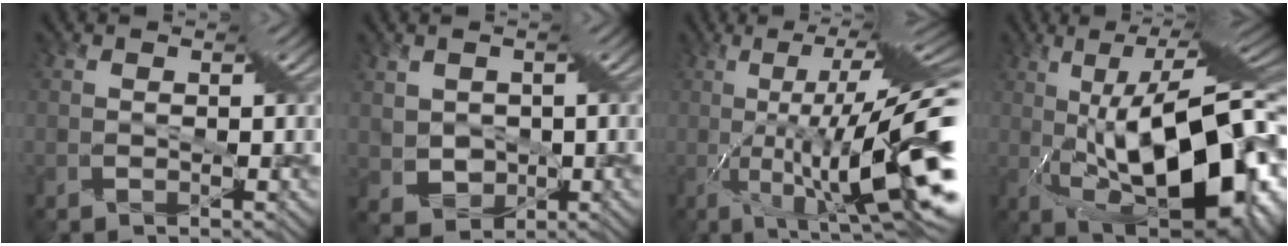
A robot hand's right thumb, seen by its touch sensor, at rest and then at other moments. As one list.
[{"total": 2.9, "force": [0.8, 2.5, 1.1], "torque": [-0.058, -0.017, 0.020]}, {"total": 17.3, "force": [-1.9, 2.2, 17.1], "torque": [-0.273, 0.003, -0.015]}, {"total": 16.5, "force": [-0.2, 4.5, 15.9], "torque": [-0.279, 0.013, 0.002]}]